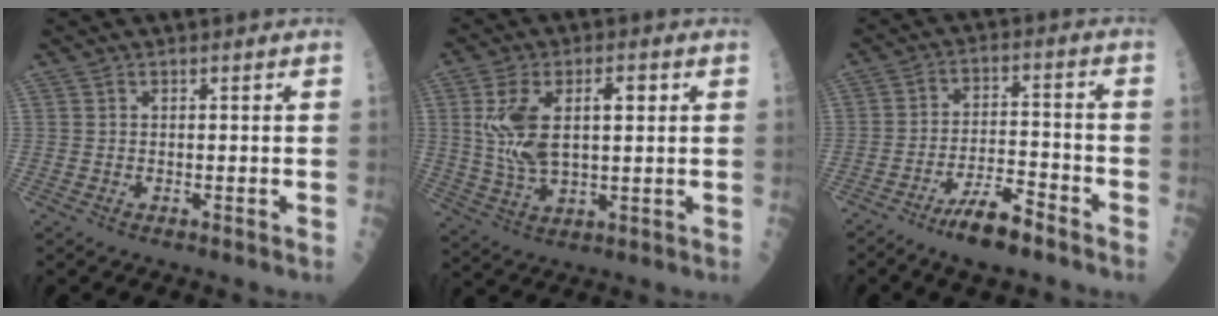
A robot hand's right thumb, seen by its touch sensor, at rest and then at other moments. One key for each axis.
{"total": 13.2, "fx": 2.6, "fy": 6.4, "fz": 11.2, "tx": -0.217, "ty": 0.010, "tz": 0.056}
{"total": 8.9, "fx": -6.2, "fy": 2.3, "fz": 5.9, "tx": -0.103, "ty": 0.042, "tz": -0.106}